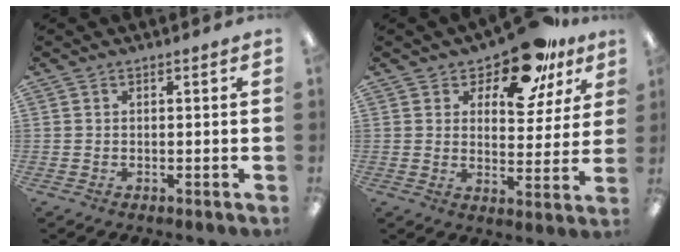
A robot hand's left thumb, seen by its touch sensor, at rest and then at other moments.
{"total": 15.4, "force": [11.2, 6.8, 8.1], "torque": [-0.132, -0.060, 0.195]}